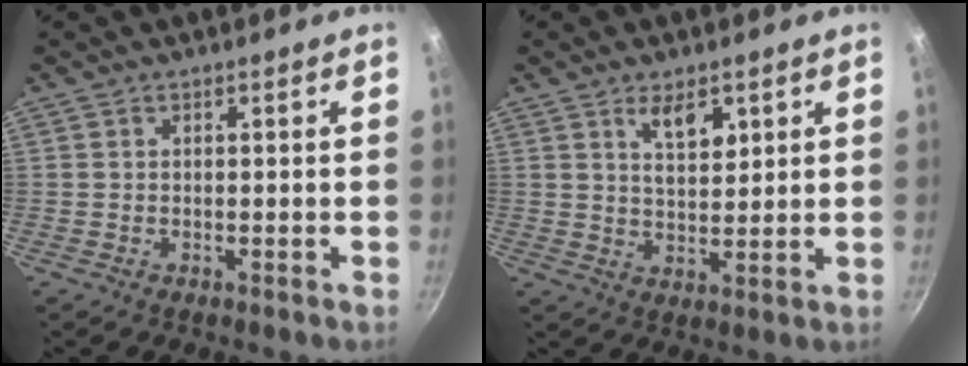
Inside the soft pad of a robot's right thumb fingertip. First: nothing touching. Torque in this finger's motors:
{"motor_torque": [-0.65, 0.82, 0.16, 0.00, 0.16]}